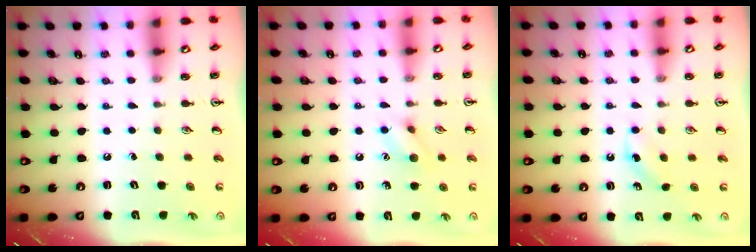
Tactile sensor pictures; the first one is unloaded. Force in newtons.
{"total": 7.0, "press": 7.0, "slide": 0.7}
{"total": 2.6, "press": 2.4, "slide": 0.8}